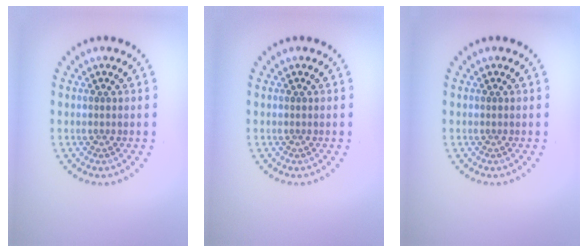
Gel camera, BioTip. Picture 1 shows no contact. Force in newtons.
{"total": 0.0}
{"total": 0.0}